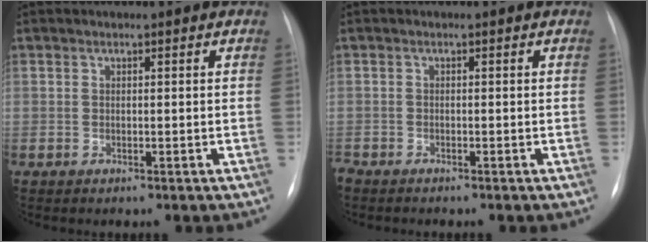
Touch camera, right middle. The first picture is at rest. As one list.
[{"total": 1.5, "force": [-1.4, 0.4, 0.5], "torque": [-0.009, -0.003, -0.022]}]